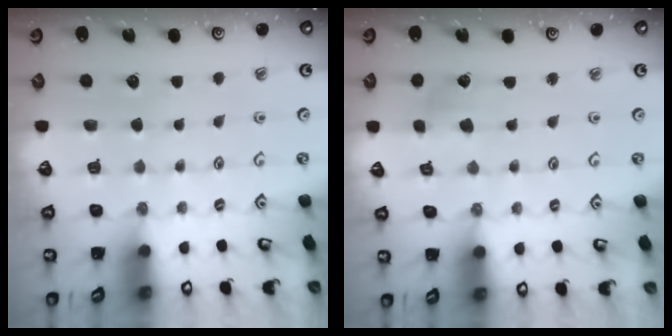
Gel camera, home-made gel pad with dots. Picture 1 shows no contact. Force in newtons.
{"total": 2.1, "press": 2.1, "slide": 0.3}